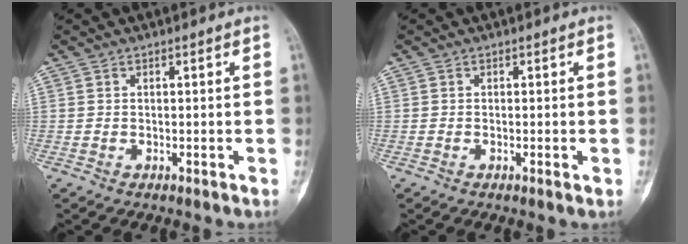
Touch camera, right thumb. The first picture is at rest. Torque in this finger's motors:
{"motor_torque": [-0.64, -0.32, -0.46, 0.04, 0.08]}